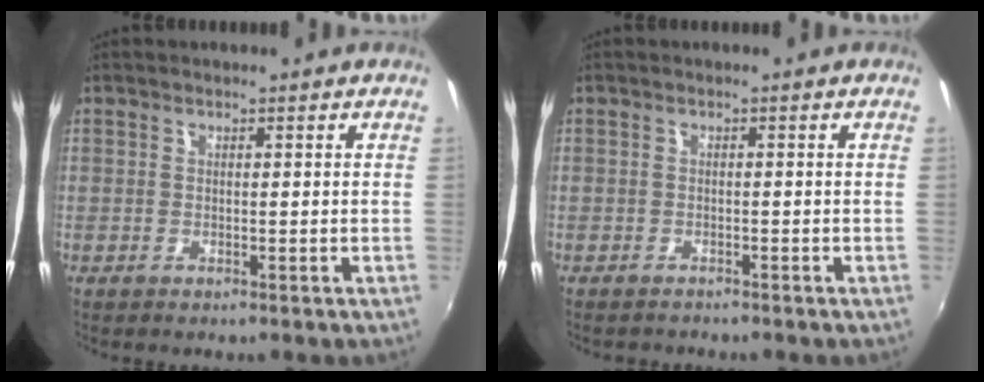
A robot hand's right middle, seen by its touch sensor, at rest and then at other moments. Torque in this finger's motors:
{"motor_torque": [-0.08, -0.07, 0.08, 0.01]}